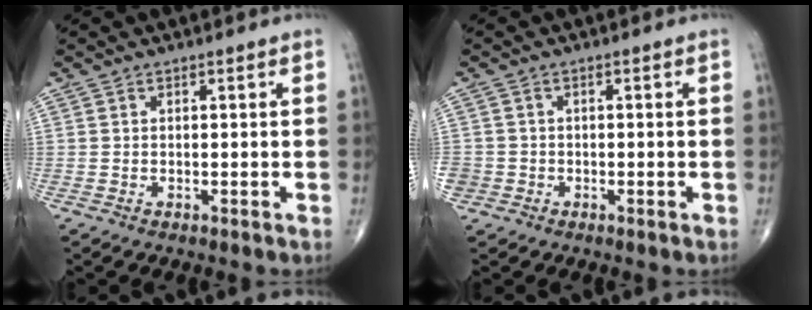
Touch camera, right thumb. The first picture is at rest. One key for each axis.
{"total": 3.1, "fx": -1.1, "fy": 2.8, "fz": 0.7, "tx": -0.011, "ty": 0.009, "tz": -0.022}